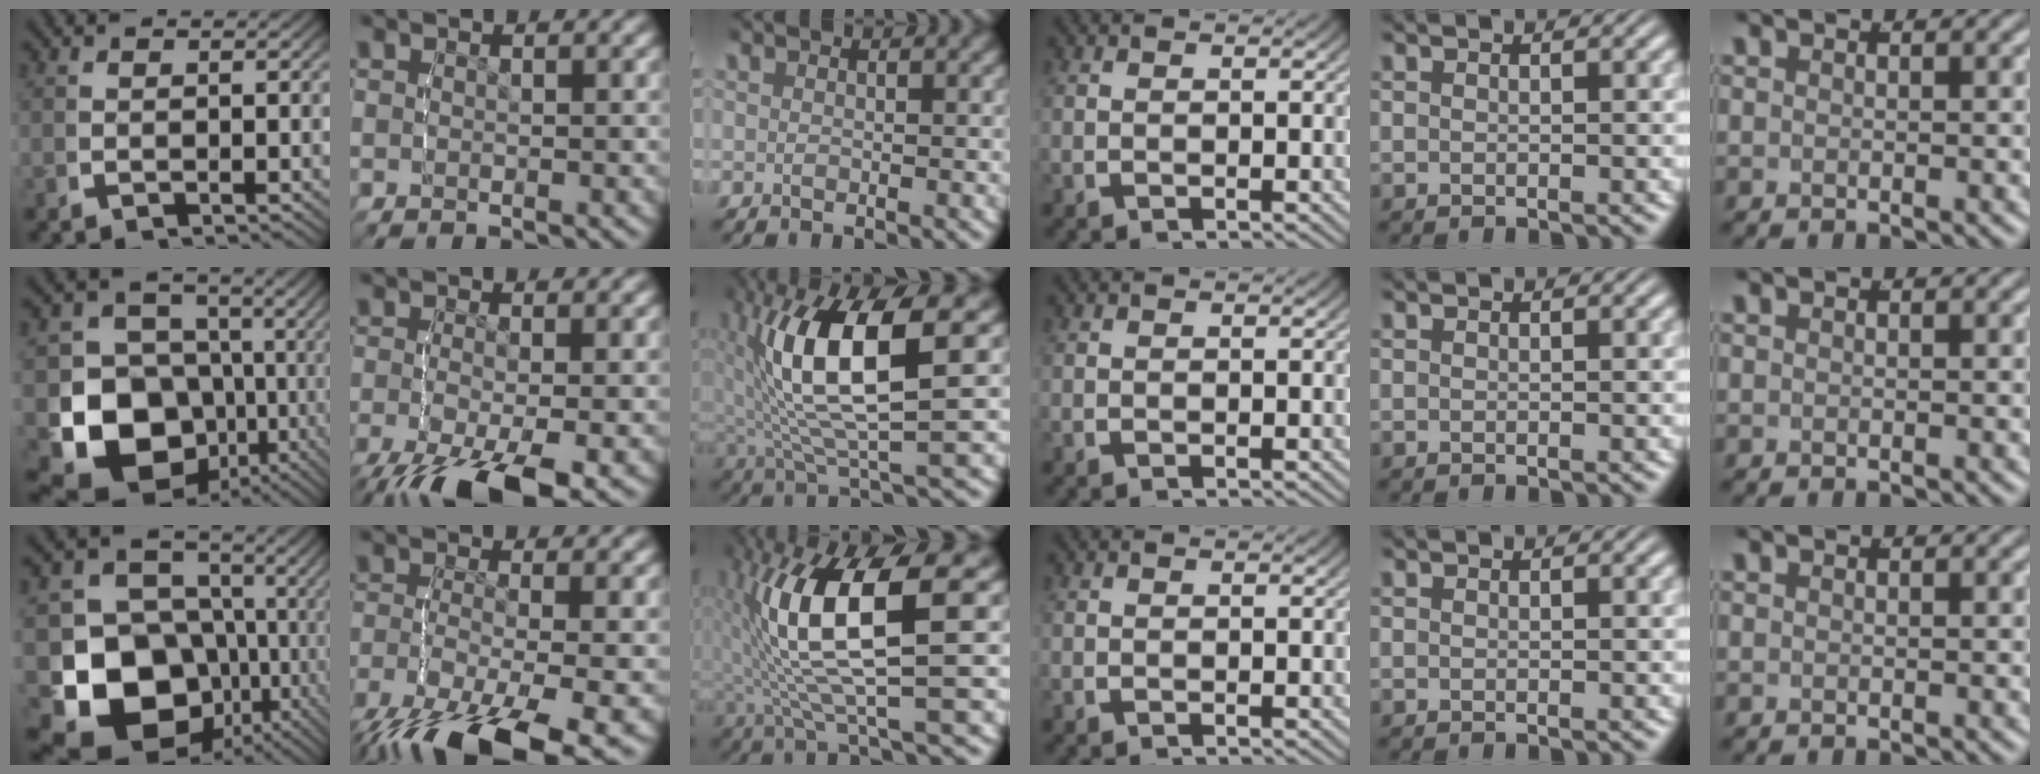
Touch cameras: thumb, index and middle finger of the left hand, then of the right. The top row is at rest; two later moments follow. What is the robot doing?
{"motion": "lift_and_place", "object": "bandage"}